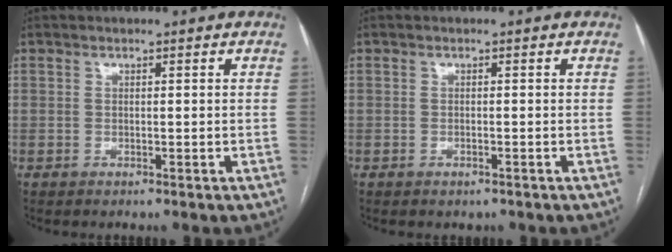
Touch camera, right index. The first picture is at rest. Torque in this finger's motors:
{"motor_torque": [0.21, -0.03, 0.09, 0.01]}